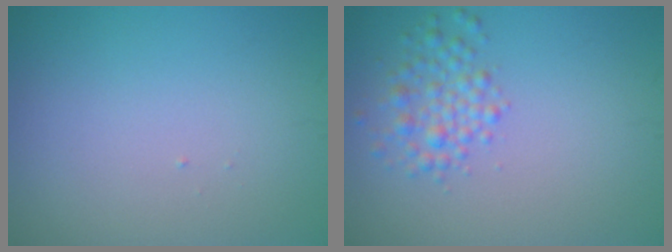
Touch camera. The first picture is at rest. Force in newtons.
{"total": 2.5, "press": 2.5, "slide": 0.0}